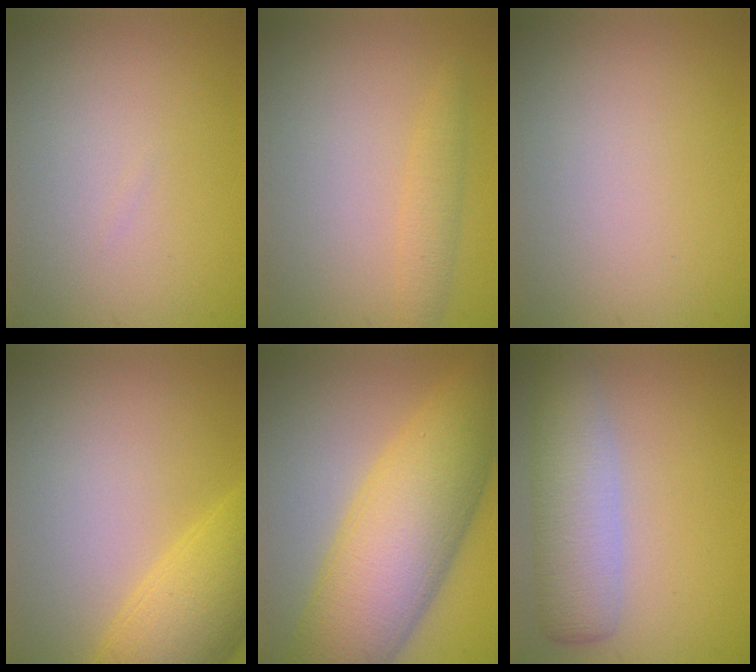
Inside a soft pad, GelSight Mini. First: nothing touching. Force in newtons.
{"total": 1.7, "press": 1.7, "slide": 0.0}
{"total": 0.0}
{"total": 6.6, "press": 6.6, "slide": 0.2}
{"total": 12.2, "press": 12.2, "slide": 0.1}
{"total": 5.5, "press": 5.5, "slide": 0.2}